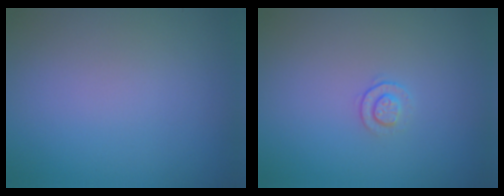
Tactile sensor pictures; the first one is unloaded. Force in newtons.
{"total": 1.1, "press": 0.7, "slide": 0.9}